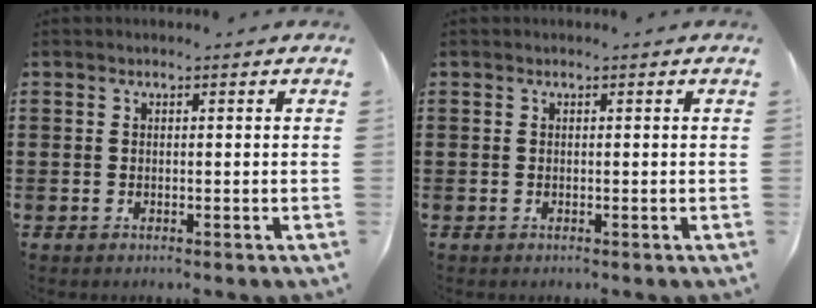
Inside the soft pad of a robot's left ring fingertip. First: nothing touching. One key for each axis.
{"total": 0.0}